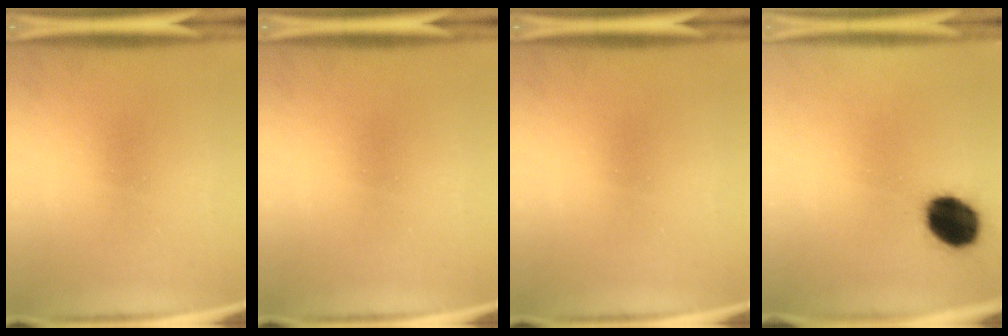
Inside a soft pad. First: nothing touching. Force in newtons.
{"total": 0.0}
{"total": 0.0}
{"total": 13.1}